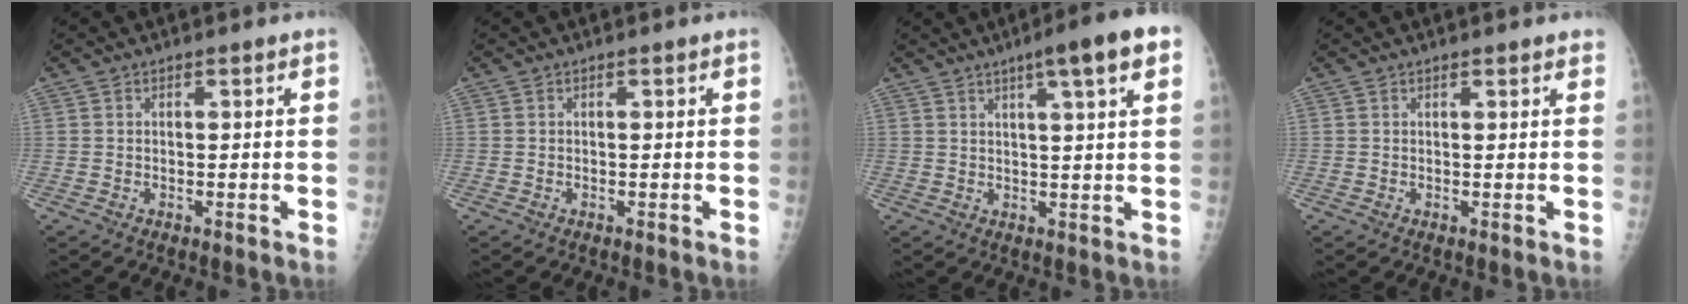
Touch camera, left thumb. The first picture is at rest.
{"total": 0.0}
{"total": 10.2, "force": [5.2, 1.1, 8.7], "torque": [-0.120, -0.001, 0.068]}
{"total": 2.0, "force": [1.8, 0.4, 0.8], "torque": [0.000, 0.000, 0.018]}